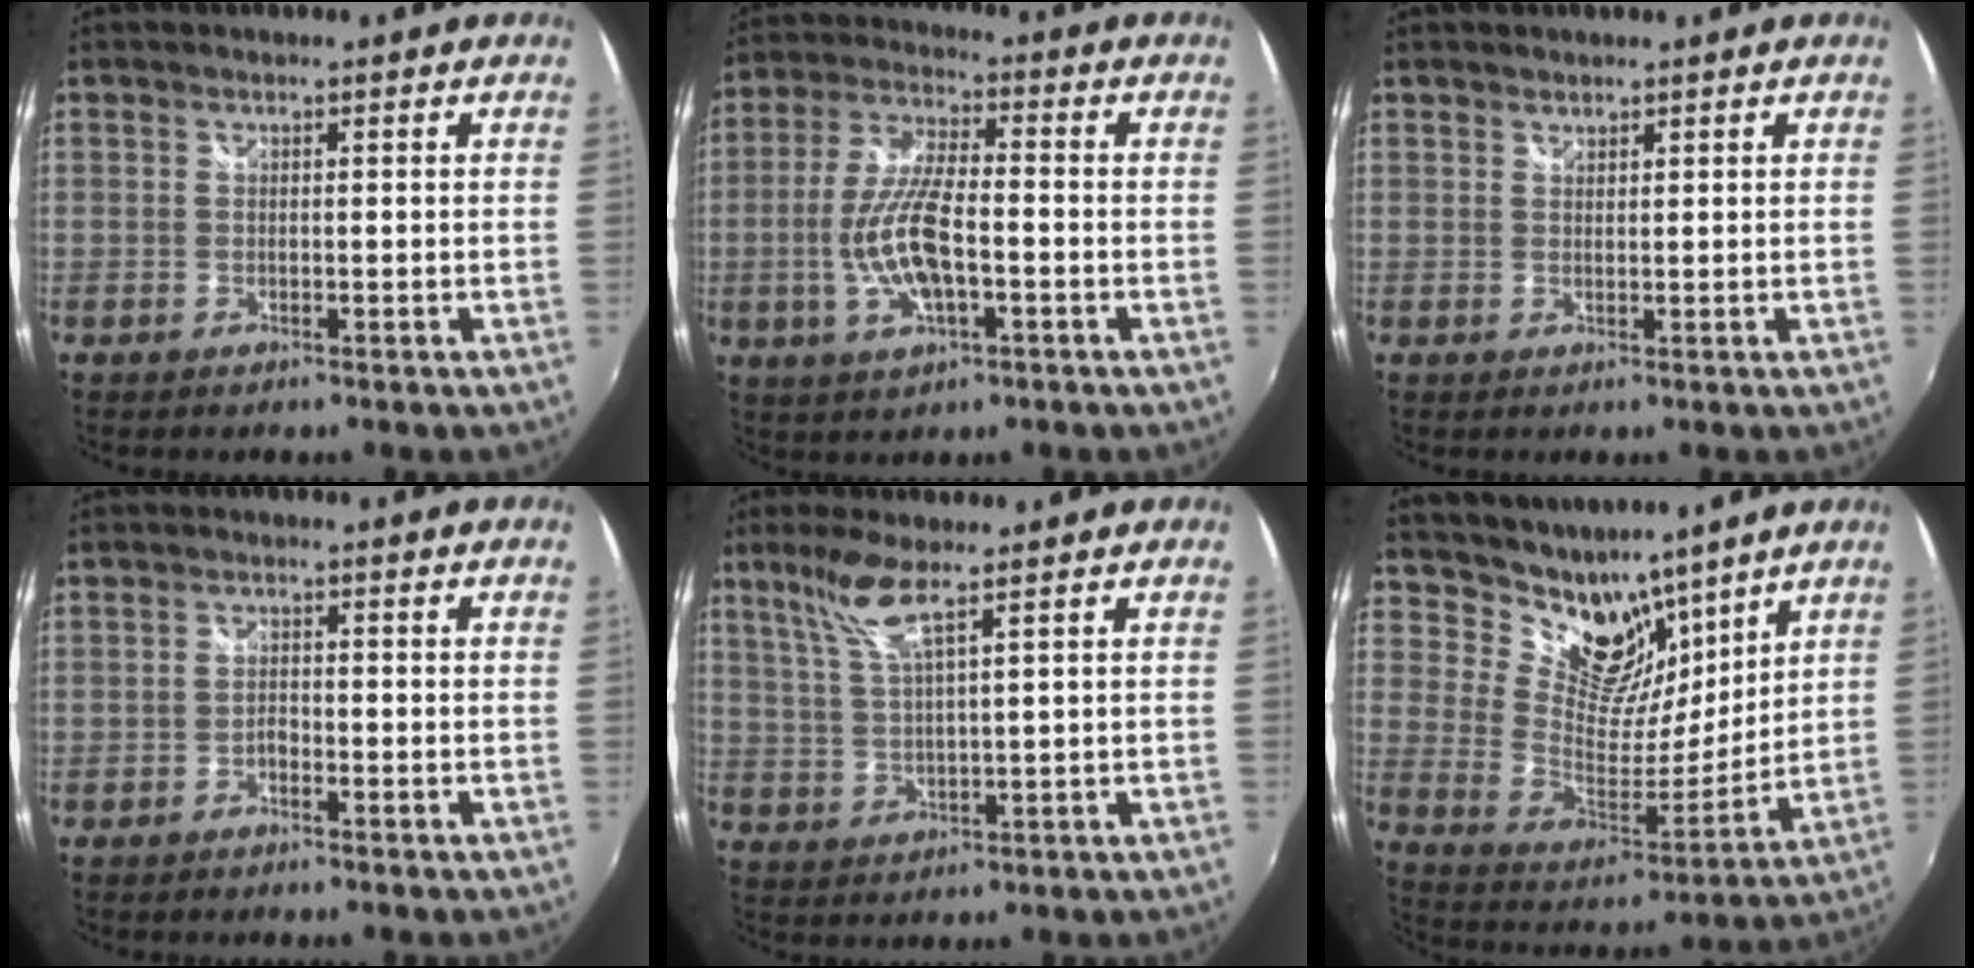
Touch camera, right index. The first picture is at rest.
{"total": 11.6, "force": [-2.7, 4.0, 10.5], "torque": [-0.218, -0.001, -0.050]}
{"total": 1.0, "force": [0.9, 0.4, 0.1], "torque": [0.000, 0.002, 0.016]}
{"total": 1.5, "force": [-1.2, 0.7, 0.6], "torque": [-0.012, 0.001, -0.023]}
{"total": 6.6, "force": [4.2, 0.3, 5.2], "torque": [-0.109, 0.000, 0.088]}
{"total": 14.4, "force": [11.2, 7.2, 5.5], "torque": [-0.108, -0.008, 0.211]}